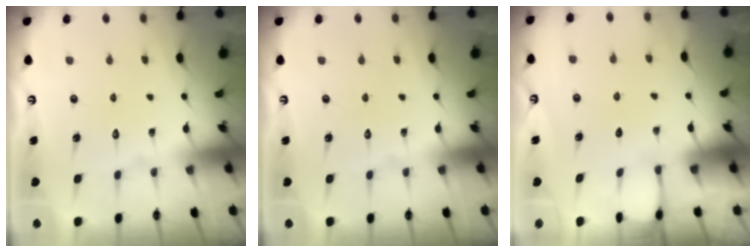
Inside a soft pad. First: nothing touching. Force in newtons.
{"total": 0.0}
{"total": 2.1, "press": 2.1, "slide": 0.2}